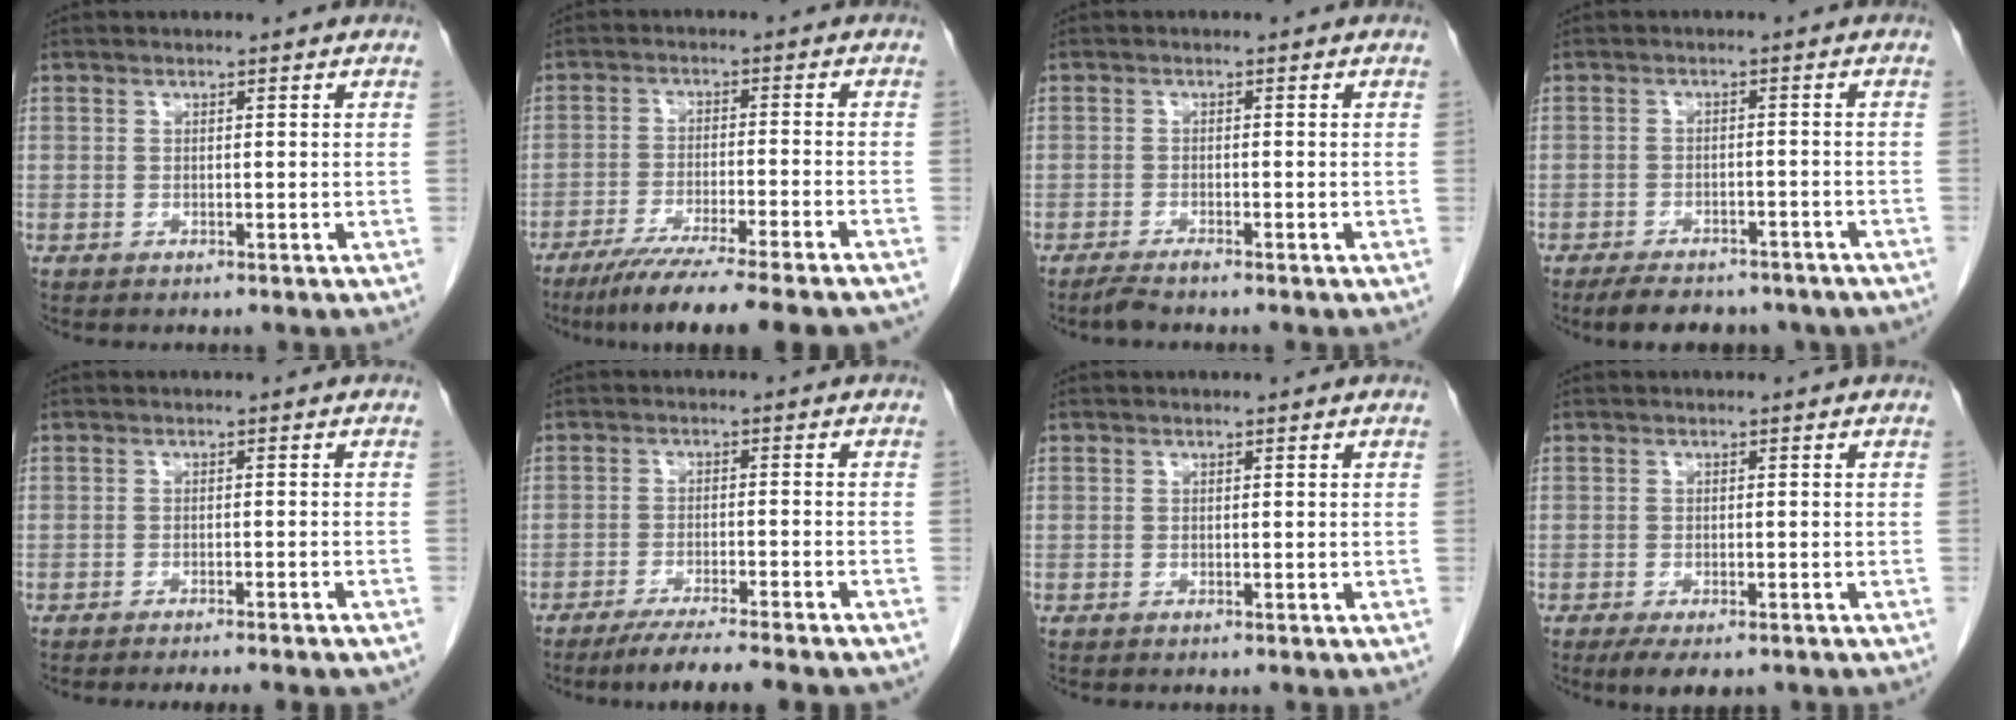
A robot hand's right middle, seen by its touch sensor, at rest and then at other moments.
{"total": 14.9, "force": [-12.4, -0.3, 8.2], "torque": [-0.112, -0.044, -0.191]}
{"total": 1.8, "force": [-1.6, -0.2, 0.8], "torque": [-0.023, -0.006, -0.032]}
{"total": 11.5, "force": [-9.5, 4.3, 4.9], "torque": [-0.074, 0.000, -0.117]}
{"total": 7.4, "force": [-6.5, -0.1, 3.4], "torque": [-0.028, -0.011, -0.082]}
{"total": 10.4, "force": [-8.9, 0.0, 5.4], "torque": [-0.065, -0.023, -0.132]}
{"total": 0.0}
{"total": 5.2, "force": [-3.7, 1.9, 3.0], "torque": [-0.040, -0.008, -0.055]}